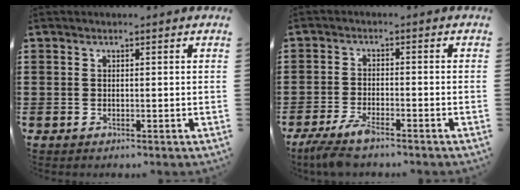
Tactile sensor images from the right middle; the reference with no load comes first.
{"total": 4.3, "force": [-3.5, 0.5, 2.5], "torque": [-0.062, -0.013, -0.071]}